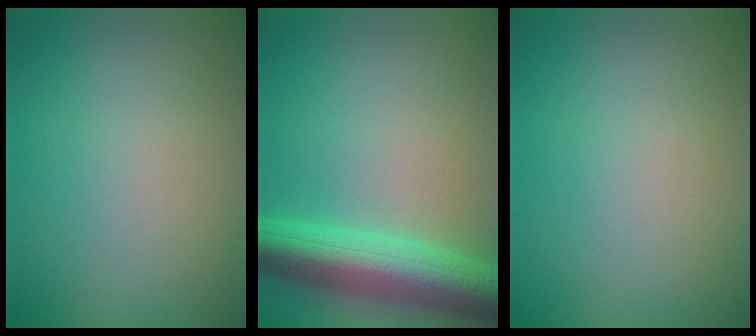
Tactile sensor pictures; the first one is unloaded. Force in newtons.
{"total": 8.2, "press": 8.2, "slide": 0.2}
{"total": 0.0}